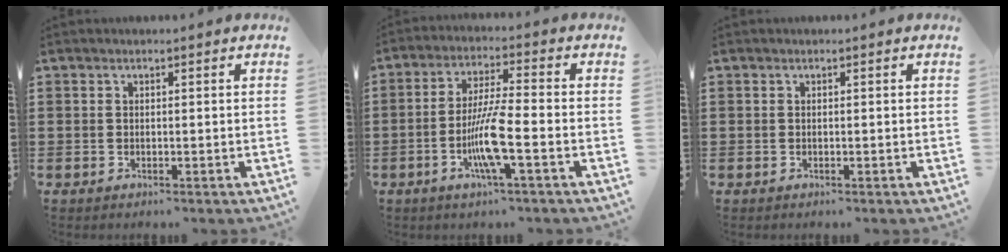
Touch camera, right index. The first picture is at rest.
{"total": 8.2, "force": [-2.7, 0.9, 7.7], "torque": [-0.161, -0.015, -0.057]}
{"total": 0.0}